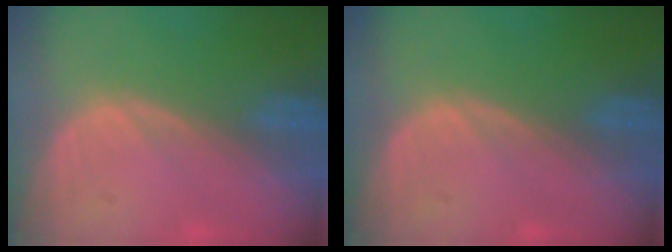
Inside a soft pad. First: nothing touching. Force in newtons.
{"total": 0.0}